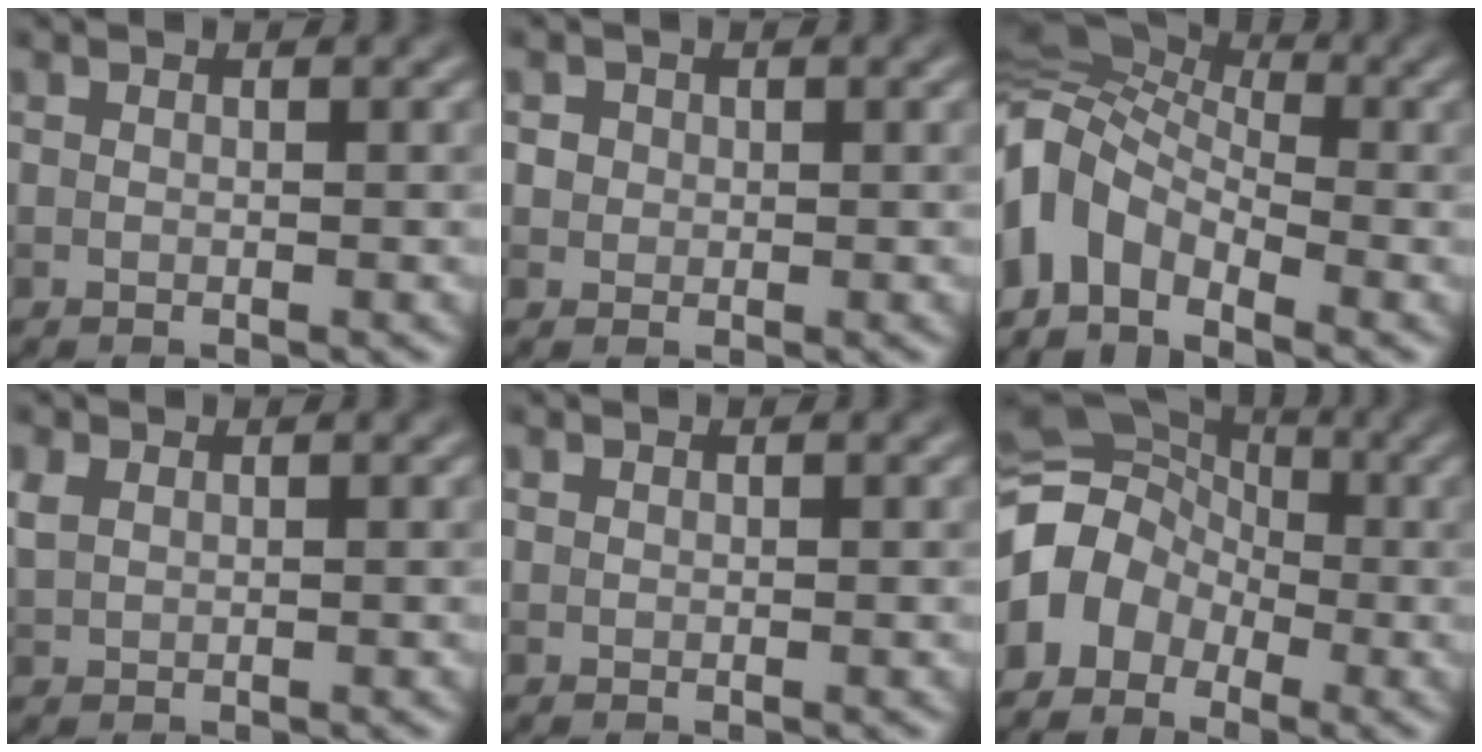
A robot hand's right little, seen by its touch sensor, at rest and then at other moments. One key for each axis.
{"total": 1.3, "fx": 0.4, "fy": 1.1, "fz": 0.4, "tx": -0.006, "ty": -0.002, "tz": 0.016}
{"total": 7.4, "fx": -2.4, "fy": 4.8, "fz": 5.0, "tx": -0.096, "ty": 0.007, "tz": -0.067}
{"total": 1.5, "fx": 0.7, "fy": 1.0, "fz": 0.8, "tx": -0.023, "ty": 0.001, "tz": 0.018}
{"total": 0.0}
{"total": 6.7, "fx": -1.8, "fy": 5.4, "fz": 3.6, "tx": -0.061, "ty": 0.008, "tz": -0.051}